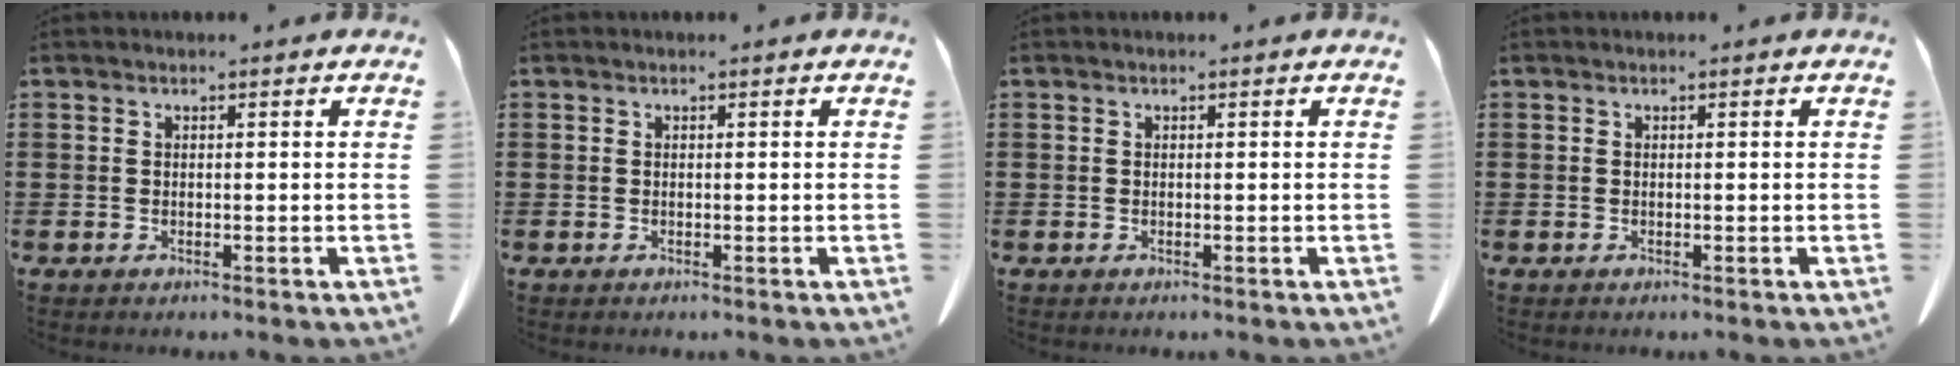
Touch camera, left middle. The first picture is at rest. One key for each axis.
{"total": 0.0}
{"total": 0.0}
{"total": 0.0}